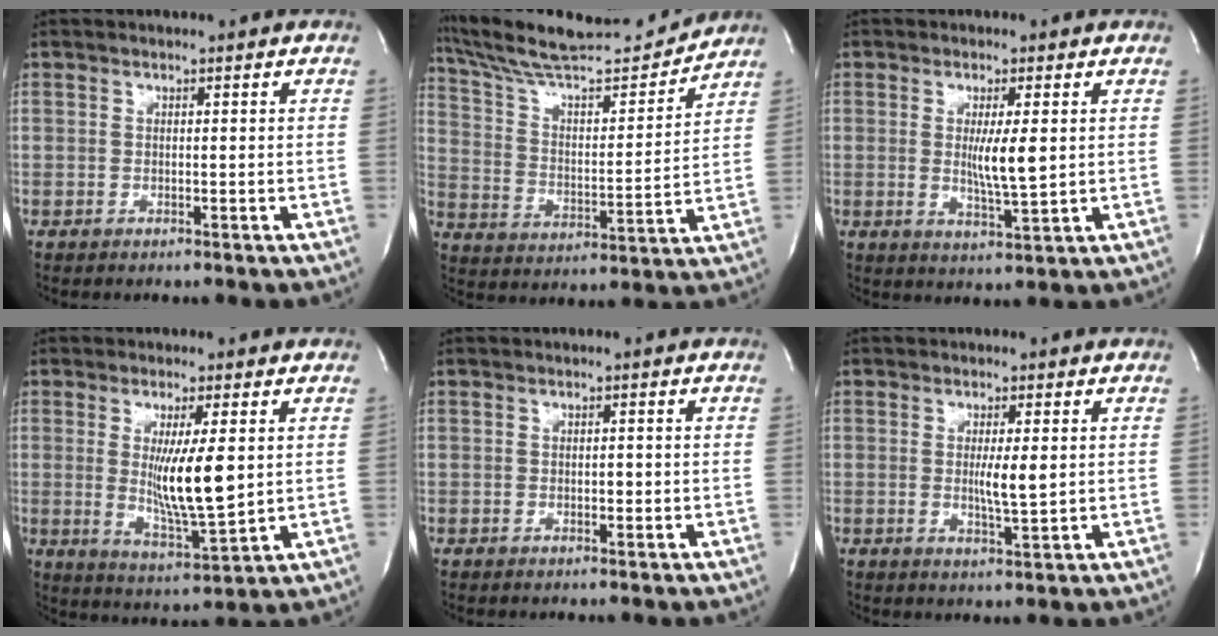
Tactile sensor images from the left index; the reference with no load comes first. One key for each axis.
{"total": 17.9, "fx": 16.8, "fy": 1.2, "fz": 6.0, "tx": -0.116, "ty": 0.000, "tz": 0.278}
{"total": 5.3, "fx": 0.5, "fy": 0.3, "fz": 5.3, "tx": -0.097, "ty": -0.013, "tz": 0.012}
{"total": 9.6, "fx": 1.0, "fy": 0.9, "fz": 9.5, "tx": -0.176, "ty": -0.027, "tz": 0.025}
{"total": 0.7, "fx": -0.2, "fy": 0.3, "fz": 0.6, "tx": -0.012, "ty": 0.000, "tz": -0.002}
{"total": 3.9, "fx": 0.2, "fy": 0.2, "fz": 3.9, "tx": -0.072, "ty": -0.008, "tz": 0.006}